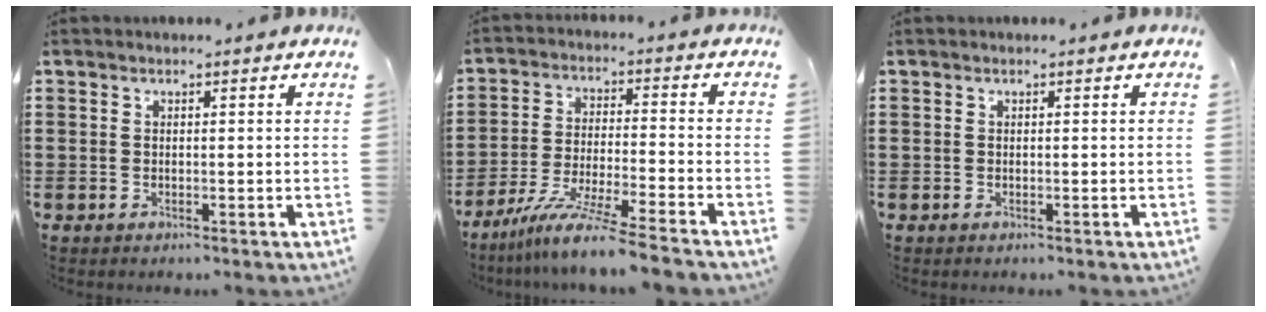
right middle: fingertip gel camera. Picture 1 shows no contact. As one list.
[{"total": 8.9, "force": [-7.6, -0.7, 4.5], "torque": [-0.089, -0.011, -0.151]}, {"total": 0.0}]